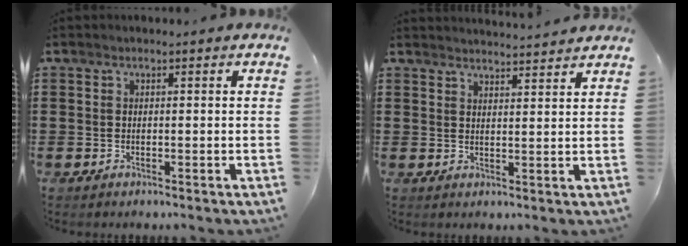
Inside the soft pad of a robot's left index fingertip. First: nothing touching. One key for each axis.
{"total": 2.7, "fx": 2.7, "fy": -0.4, "fz": 0.0, "tx": -0.007, "ty": -0.012, "tz": 0.049}